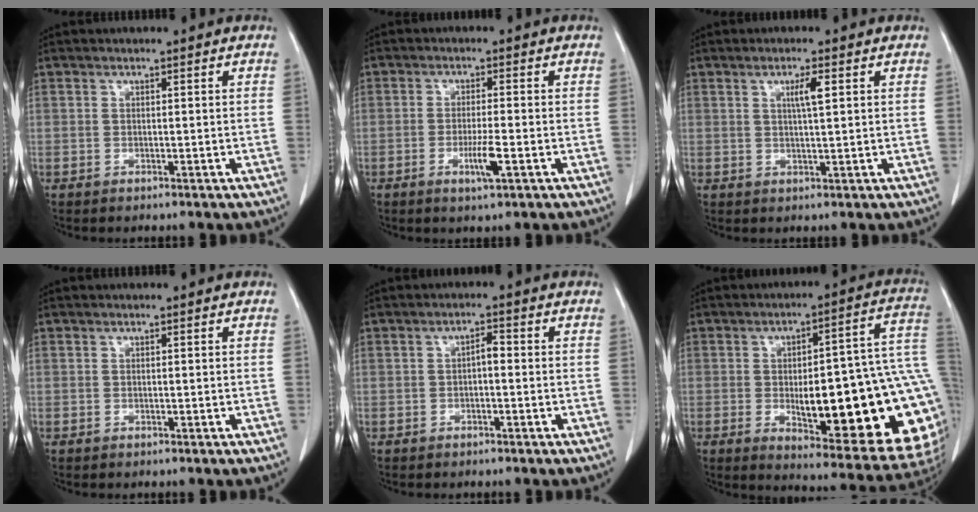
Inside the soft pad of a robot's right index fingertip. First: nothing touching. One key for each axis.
{"total": 4.1, "fx": -1.5, "fy": 0.1, "fz": 3.8, "tx": -0.071, "ty": -0.007, "tz": -0.027}
{"total": 2.8, "fx": 1.0, "fy": 0.0, "fz": 2.6, "tx": -0.046, "ty": -0.002, "tz": 0.016}
{"total": 0.0}
{"total": 1.8, "fx": -0.2, "fy": 0.6, "fz": 1.7, "tx": -0.025, "ty": 0.005, "tz": -0.005}
{"total": 27.3, "fx": -3.4, "fy": 5.9, "fz": 26.4, "tx": -0.252, "ty": 0.017, "tz": -0.032}